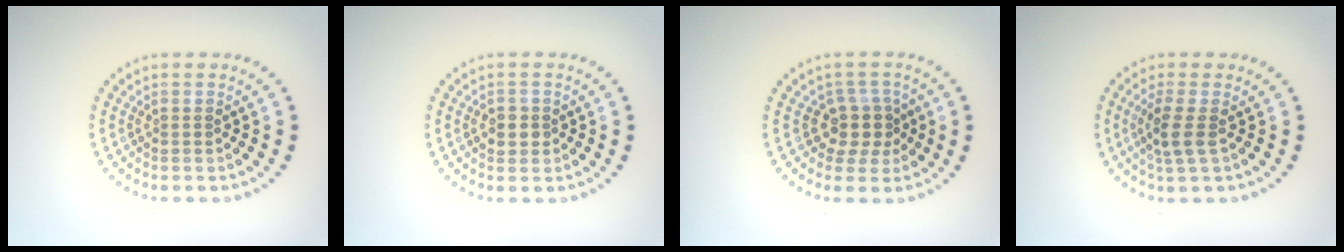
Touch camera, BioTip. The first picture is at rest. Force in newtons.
{"total": 1.6, "press": 1.5, "slide": 0.3}
{"total": 2.8, "press": 2.3, "slide": 1.7}
{"total": 2.4, "press": 2.1, "slide": 1.2}